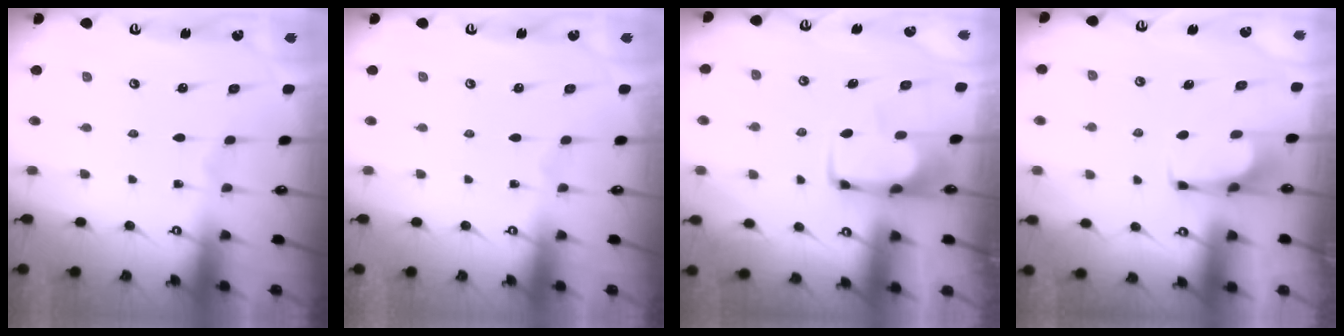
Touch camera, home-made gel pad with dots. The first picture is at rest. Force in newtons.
{"total": 0.0}
{"total": 1.8, "press": 1.7, "slide": 0.5}
{"total": 1.0, "press": 0.9, "slide": 0.3}